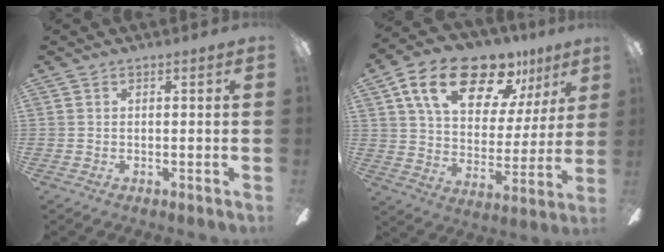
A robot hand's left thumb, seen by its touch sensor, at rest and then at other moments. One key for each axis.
{"total": 21.7, "fx": 13.2, "fy": 10.8, "fz": 13.3, "tx": -0.223, "ty": -0.061, "tz": 0.228}